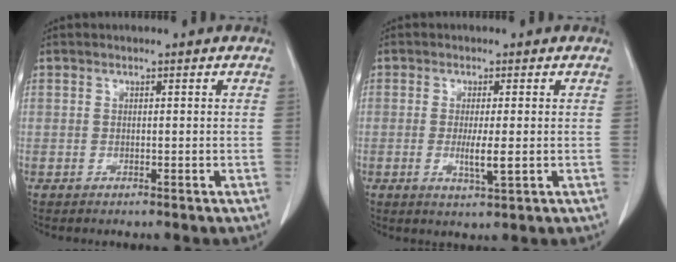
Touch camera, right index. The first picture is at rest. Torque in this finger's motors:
{"motor_torque": [0.64, -0.32, 0.38, 0.07]}